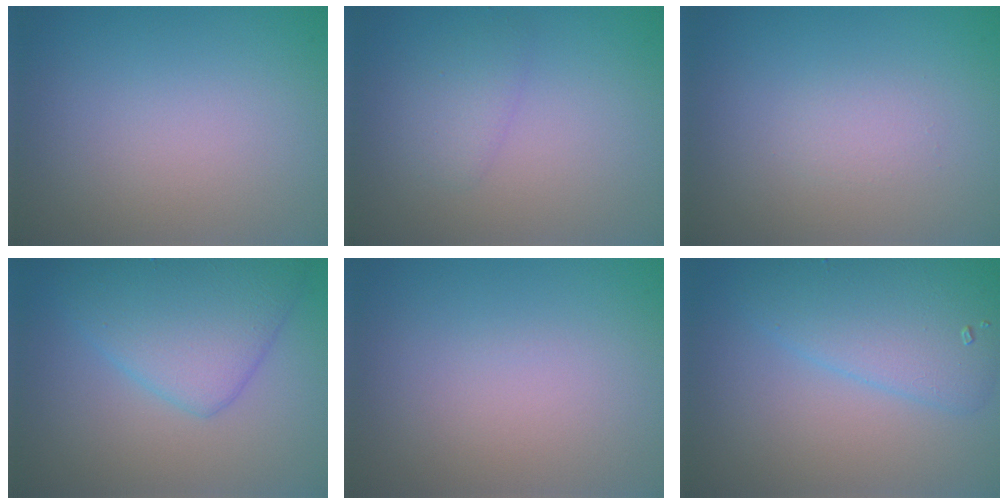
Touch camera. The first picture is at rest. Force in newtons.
{"total": 1.5, "press": 1.5, "slide": 0.1}
{"total": 1.0, "press": 1.0, "slide": 0.0}
{"total": 6.0, "press": 6.0, "slide": 0.1}
{"total": 0.0}
{"total": 5.1, "press": 5.1, "slide": 0.2}